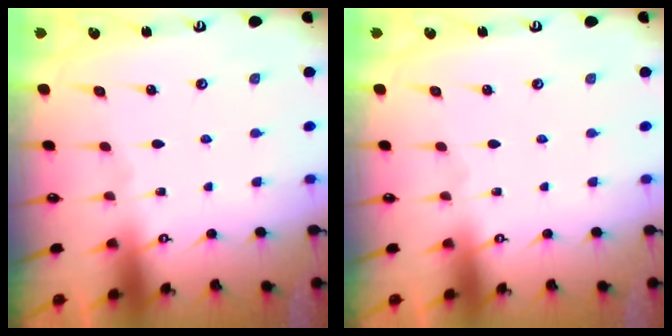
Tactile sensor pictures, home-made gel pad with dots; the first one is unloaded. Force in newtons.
{"total": 0.0}